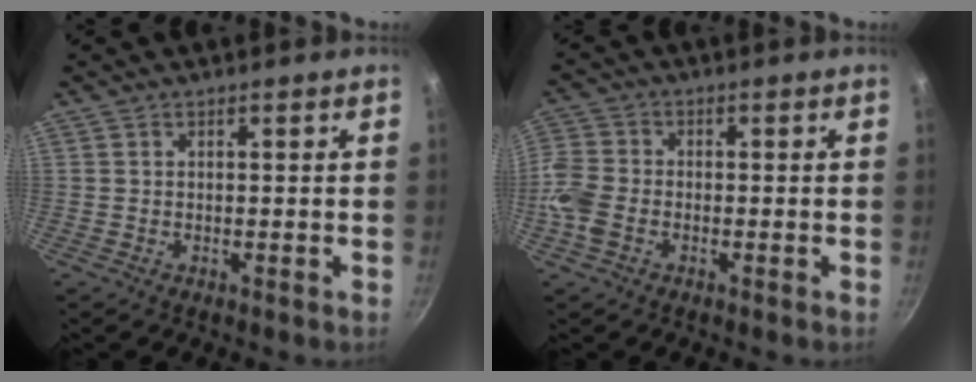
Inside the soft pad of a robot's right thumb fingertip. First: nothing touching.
{"total": 6.8, "force": [-2.2, 4.8, 4.4], "torque": [-0.112, 0.006, -0.050]}